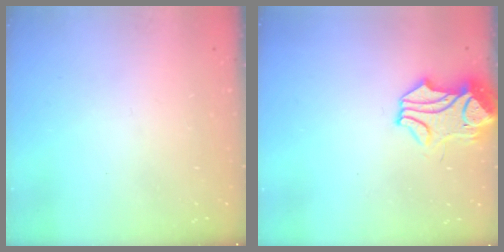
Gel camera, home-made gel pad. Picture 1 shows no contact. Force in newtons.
{"total": 1.6, "press": 0.9, "slide": 1.3}